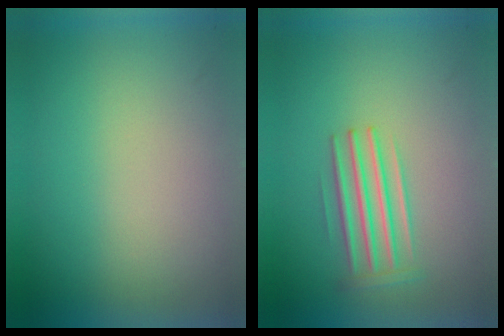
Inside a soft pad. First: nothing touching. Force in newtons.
{"total": 2.8}